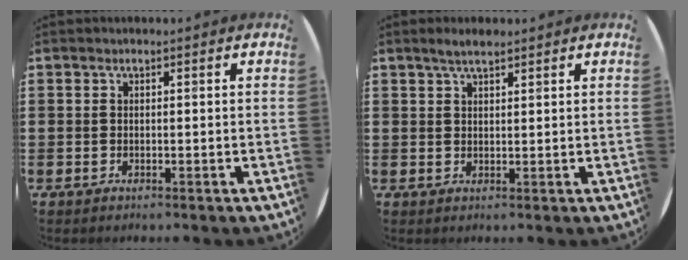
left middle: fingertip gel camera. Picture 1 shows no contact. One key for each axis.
{"total": 2.2, "fx": 1.9, "fy": 0.5, "fz": 1.1, "tx": -0.015, "ty": 0.003, "tz": 0.031}